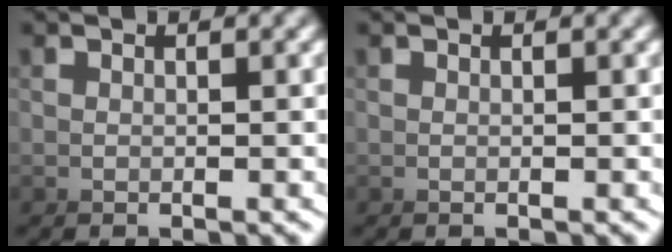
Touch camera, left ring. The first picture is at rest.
{"total": 0.0}